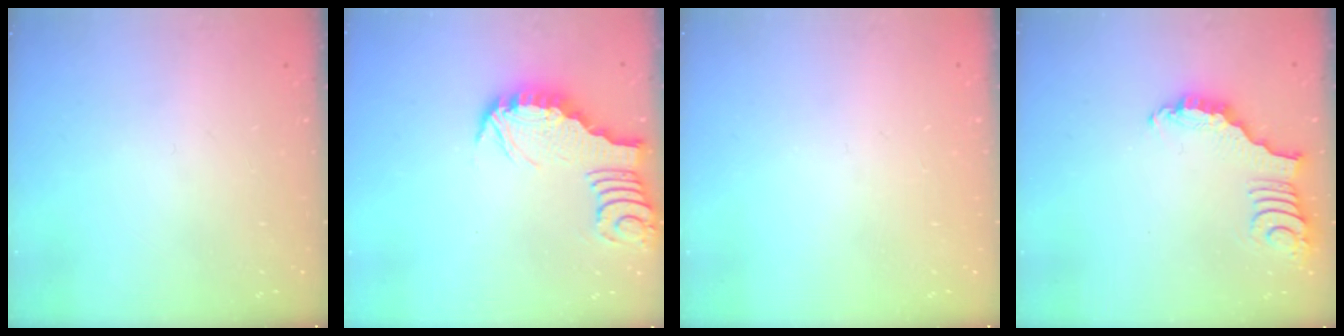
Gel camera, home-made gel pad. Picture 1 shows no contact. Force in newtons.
{"total": 3.0, "press": 2.9, "slide": 0.3}
{"total": 1.6, "press": 1.5, "slide": 0.5}
{"total": 2.7, "press": 2.7, "slide": 0.4}